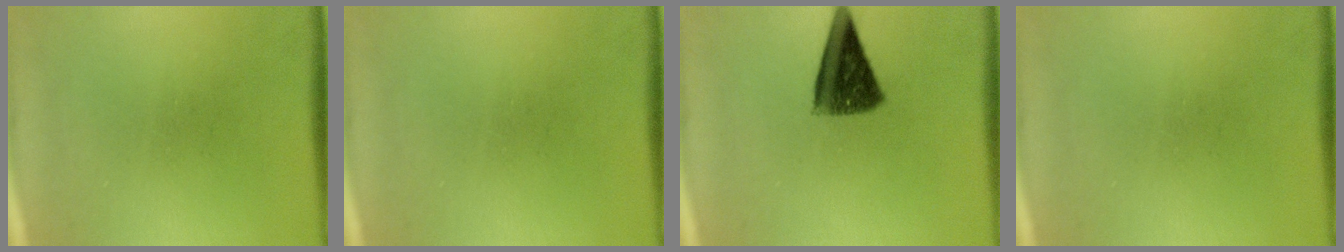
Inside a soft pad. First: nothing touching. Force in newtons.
{"total": 0.0}
{"total": 9.2}
{"total": 0.0}